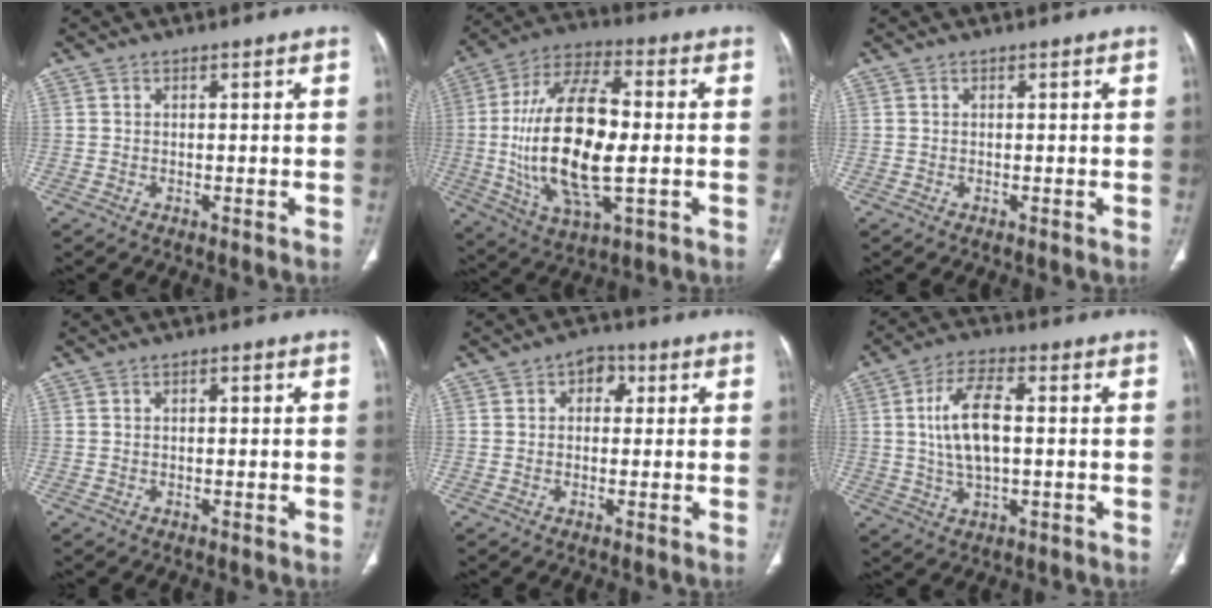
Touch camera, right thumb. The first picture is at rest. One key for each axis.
{"total": 22.2, "fx": -1.4, "fy": 9.3, "fz": 20.1, "tx": -0.394, "ty": 0.010, "tz": -0.022}
{"total": 0.0}
{"total": 1.0, "fx": 0.2, "fy": 0.5, "fz": 0.9, "tx": -0.010, "ty": 0.002, "tz": 0.001}
{"total": 4.0, "fx": 1.1, "fy": 3.1, "fz": 2.4, "tx": -0.003, "ty": 0.009, "tz": 0.007}
{"total": 10.6, "fx": 0.9, "fy": 4.7, "fz": 9.4, "tx": -0.183, "ty": 0.008, "tz": 0.015}